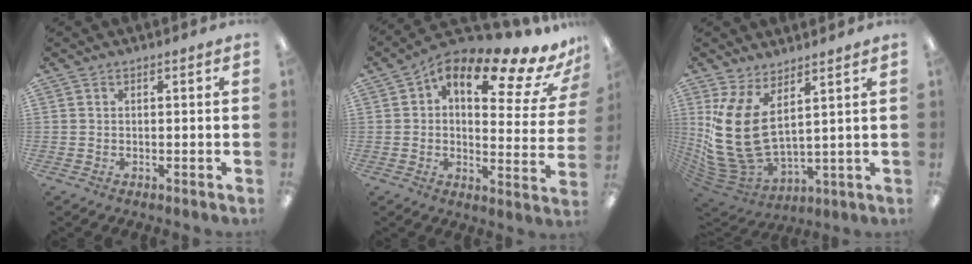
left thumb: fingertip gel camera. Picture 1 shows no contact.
{"total": 16.0, "force": [9.9, 5.7, 11.2], "torque": [-0.169, -0.067, 0.160]}
{"total": 14.2, "force": [4.6, 7.4, 11.2], "torque": [-0.275, -0.045, 0.088]}